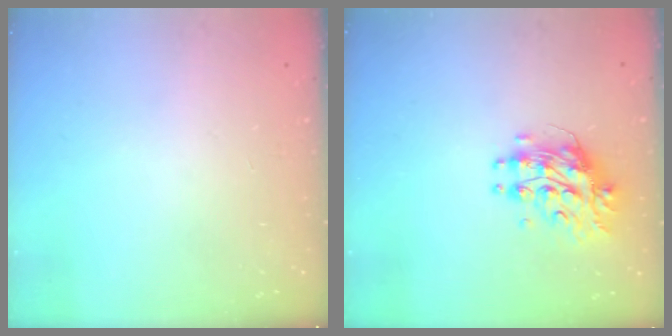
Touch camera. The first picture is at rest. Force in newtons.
{"total": 9.0, "press": 9.0, "slide": 0.8}